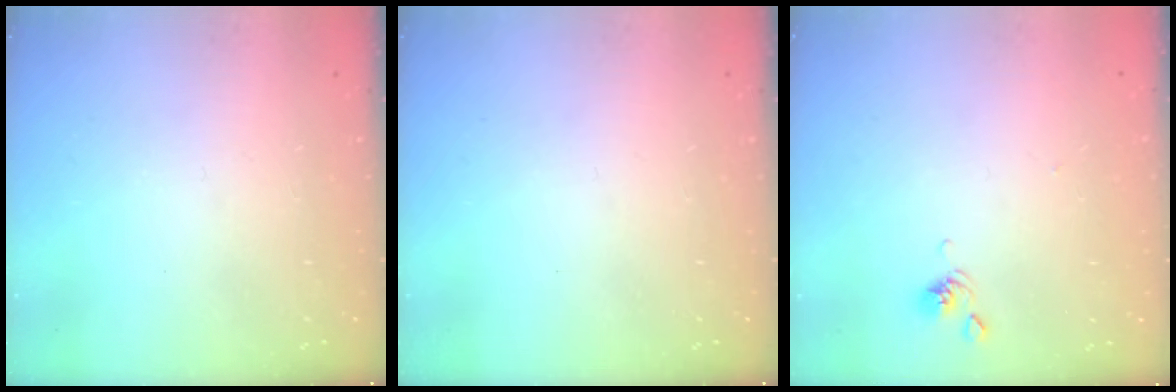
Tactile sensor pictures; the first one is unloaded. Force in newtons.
{"total": 0.0}
{"total": 2.8, "press": 2.8, "slide": 0.1}